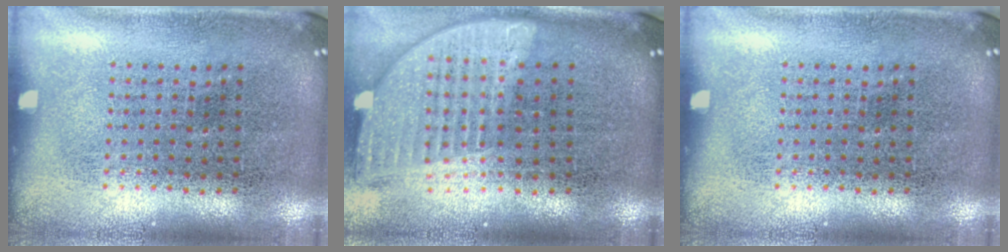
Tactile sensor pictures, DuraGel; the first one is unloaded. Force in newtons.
{"total": 1.9, "press": 1.5, "slide": 1.2}
{"total": 0.0}